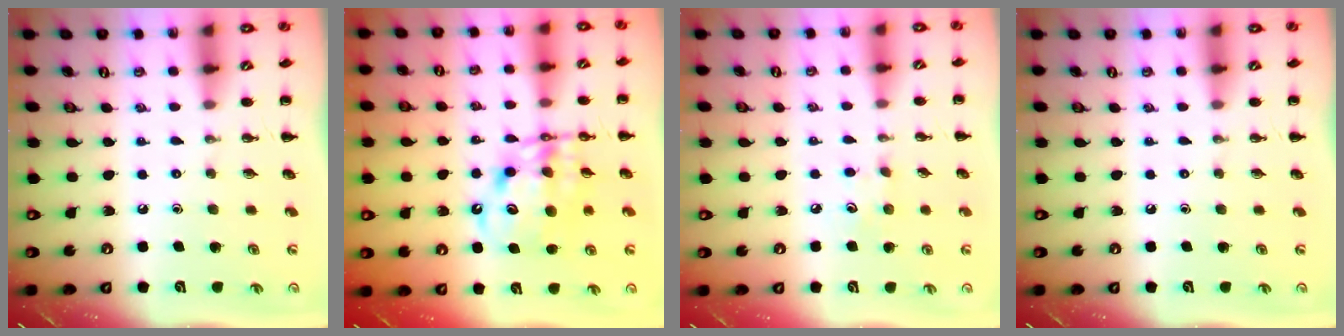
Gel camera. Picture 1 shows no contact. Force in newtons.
{"total": 11.3, "press": 10.9, "slide": 2.9}
{"total": 7.1, "press": 6.9, "slide": 1.6}
{"total": 0.0}